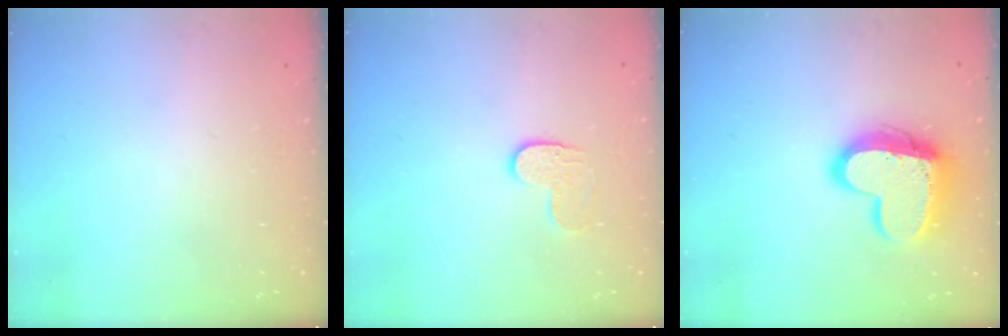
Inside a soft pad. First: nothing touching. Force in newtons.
{"total": 6.3, "press": 6.3, "slide": 0.4}
{"total": 16.3, "press": 16.3, "slide": 1.3}